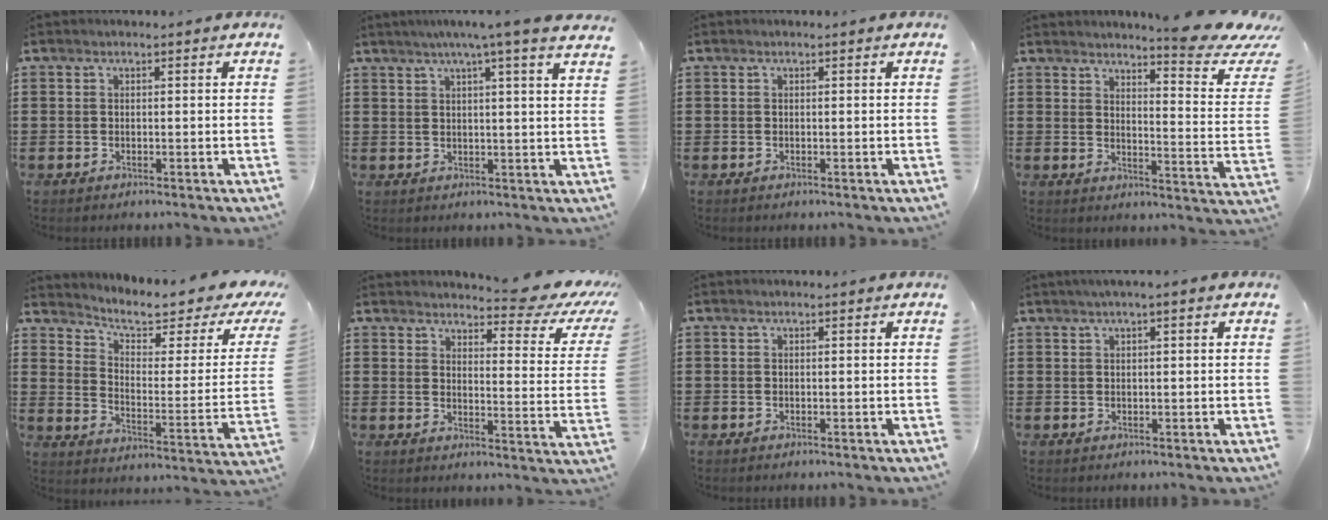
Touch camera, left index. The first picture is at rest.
{"total": 4.8, "force": [3.4, -0.7, 3.3], "torque": [-0.065, -0.010, 0.054]}
{"total": 0.0}
{"total": 7.5, "force": [6.4, 0.3, 3.8], "torque": [-0.062, -0.052, 0.103]}
{"total": 5.2, "force": [3.8, 1.4, 3.2], "torque": [-0.067, -0.035, 0.056]}
{"total": 5.7, "force": [5.1, 0.6, 2.5], "torque": [-0.041, -0.043, 0.081]}
{"total": 0.0}
{"total": 1.2, "force": [0.5, -0.1, 1.1], "torque": [-0.020, 0.001, 0.008]}